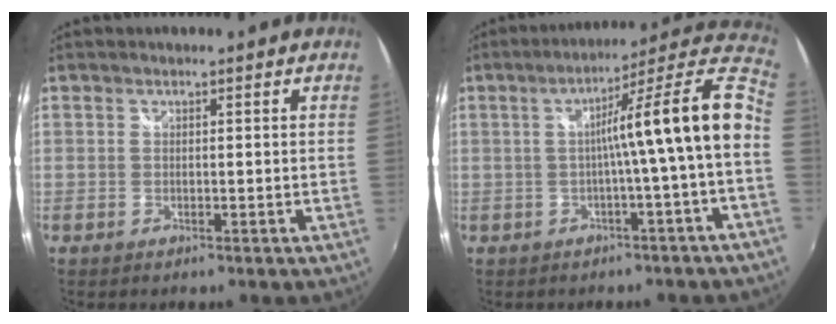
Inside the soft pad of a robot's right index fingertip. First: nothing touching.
{"total": 14.3, "force": [-1.6, -1.2, 14.2], "torque": [-0.188, 0.023, -0.028]}